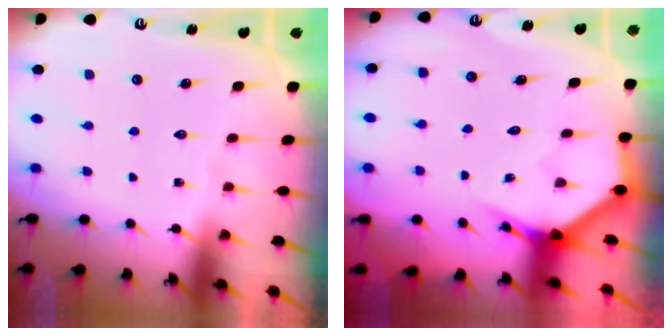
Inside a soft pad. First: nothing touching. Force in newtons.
{"total": 3.9, "press": 3.9, "slide": 0.4}